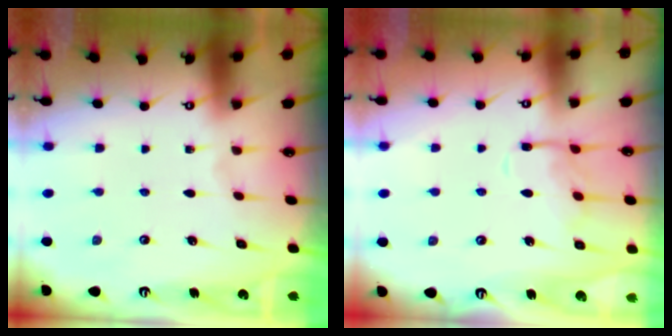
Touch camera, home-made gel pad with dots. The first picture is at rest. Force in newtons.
{"total": 12.4, "press": 12.4, "slide": 0.8}